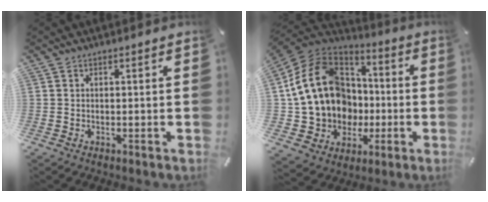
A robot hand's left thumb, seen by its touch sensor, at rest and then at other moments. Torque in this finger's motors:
{"motor_torque": [1.28, 3.73, 2.77, 0.00, 0.30]}